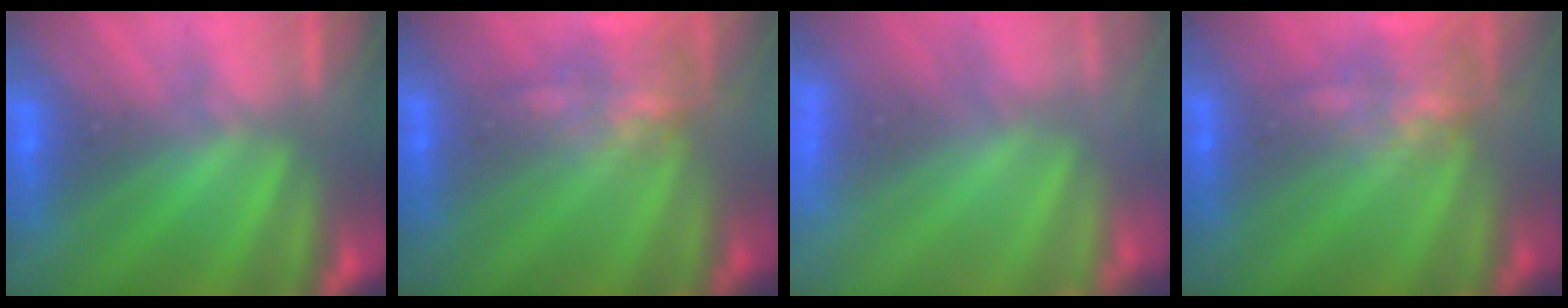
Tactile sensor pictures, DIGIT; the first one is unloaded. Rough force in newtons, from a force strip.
{"total": 7.0}
{"total": 8.4}
{"total": 7.0}